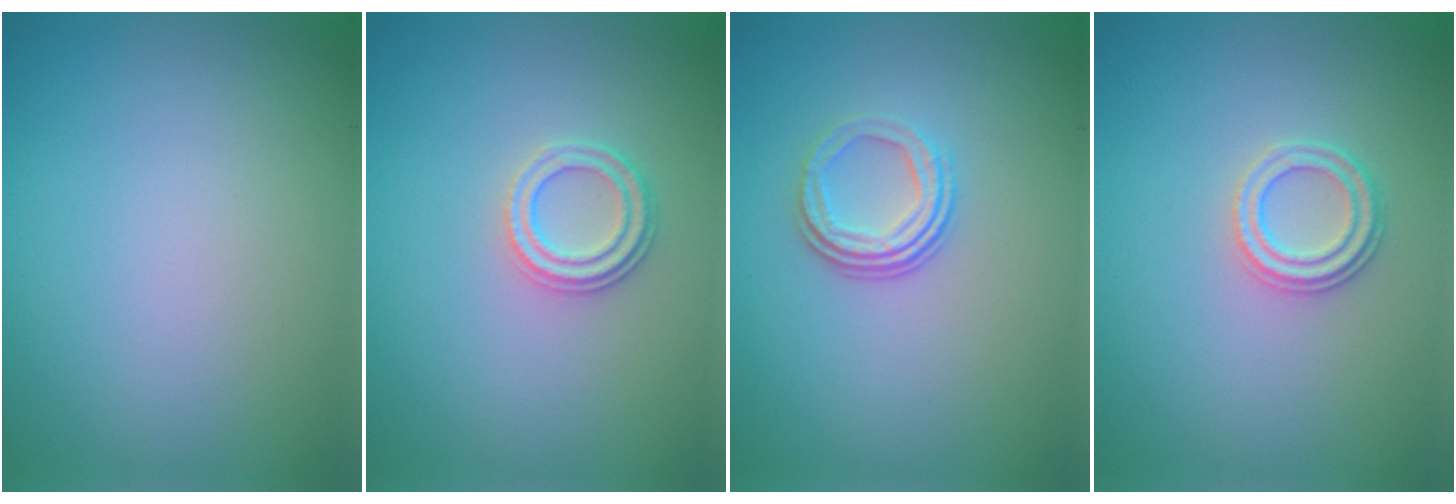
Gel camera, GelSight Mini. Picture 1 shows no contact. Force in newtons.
{"total": 2.3, "press": 2.1, "slide": 1.0}
{"total": 3.3, "press": 2.2, "slide": 2.4}
{"total": 2.3, "press": 2.1, "slide": 1.0}